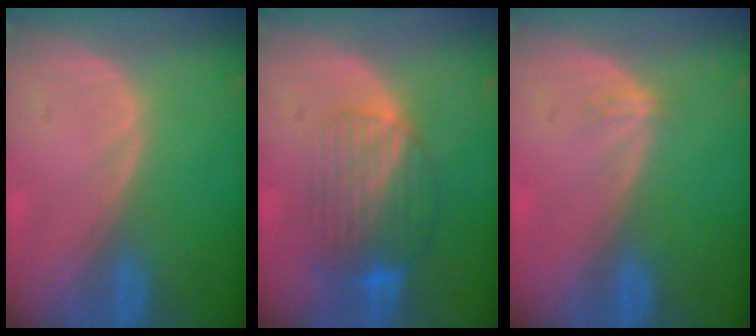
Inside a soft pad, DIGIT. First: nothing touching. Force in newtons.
{"total": 8.4, "press": 7.2, "slide": 4.4}
{"total": 1.2, "press": 0.8, "slide": 0.8}